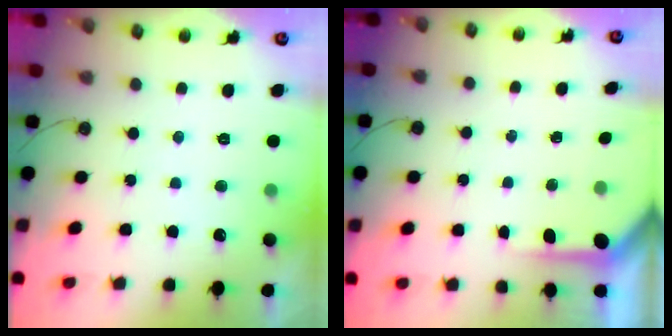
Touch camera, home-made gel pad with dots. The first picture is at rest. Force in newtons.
{"total": 3.5, "press": 3.5, "slide": 0.4}